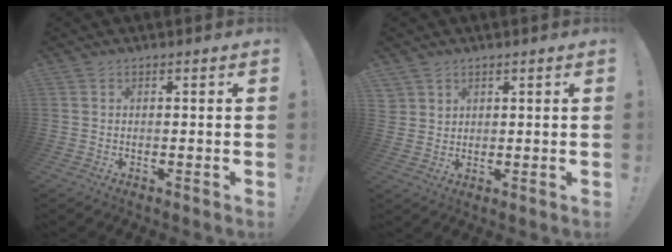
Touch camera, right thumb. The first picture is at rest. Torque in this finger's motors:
{"motor_torque": [-0.09, -0.17, -0.18, 0.16, -0.01]}